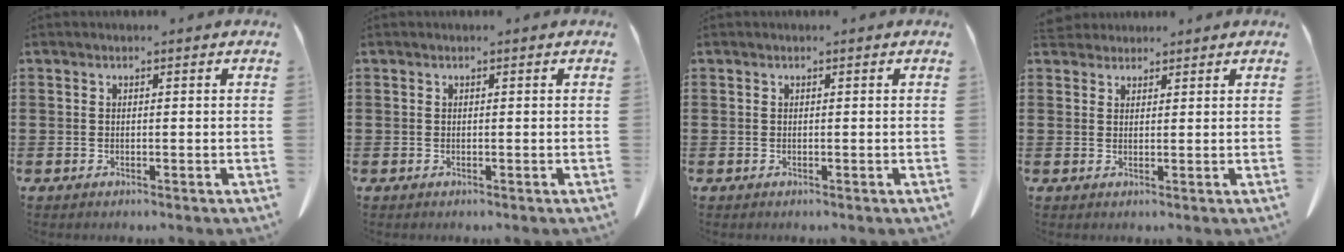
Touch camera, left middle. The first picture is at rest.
{"total": 0.0}
{"total": 0.0}
{"total": 2.5, "force": [2.3, 0.8, 0.3], "torque": [-0.014, 0.000, 0.045]}